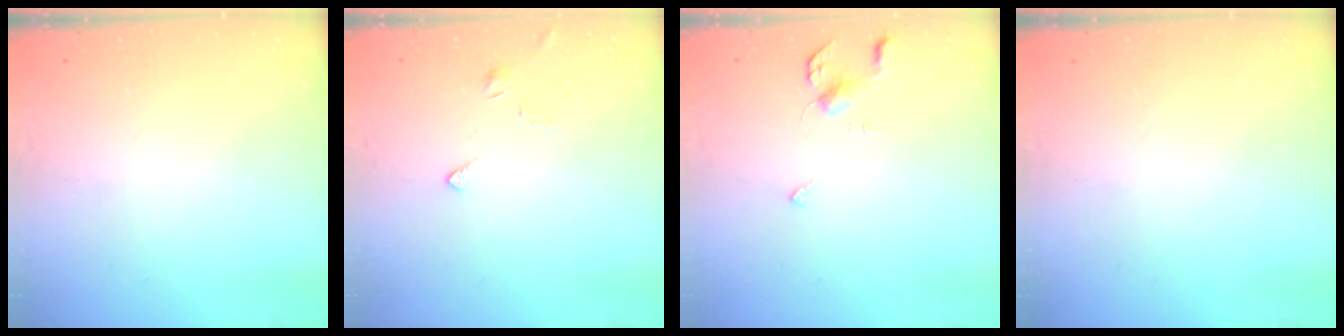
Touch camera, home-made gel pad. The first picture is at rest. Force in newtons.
{"total": 2.9, "press": 2.8, "slide": 0.6}
{"total": 3.9, "press": 3.8, "slide": 0.7}
{"total": 0.0}